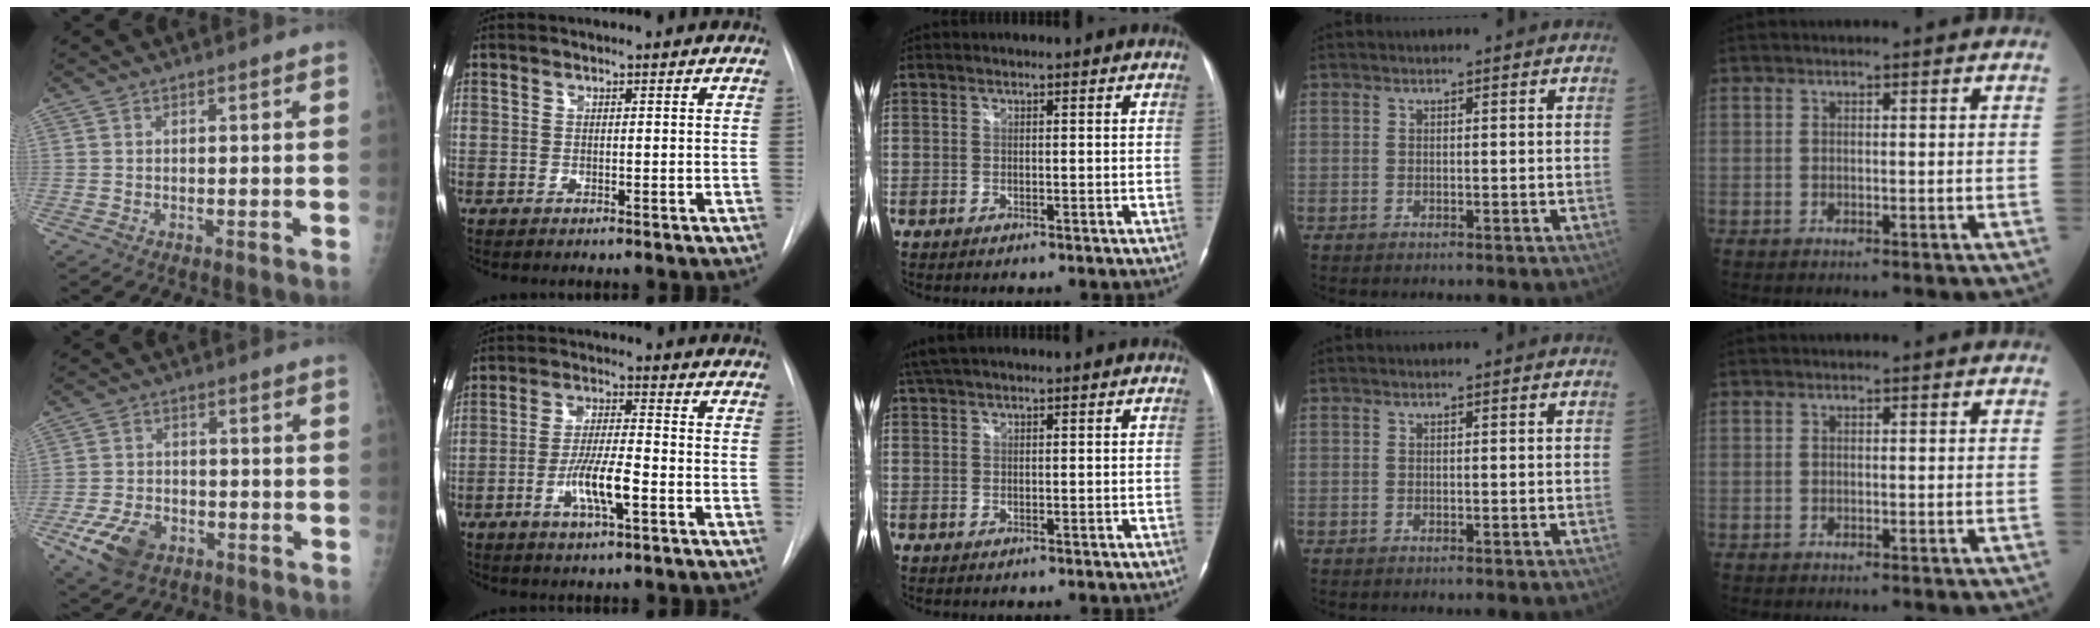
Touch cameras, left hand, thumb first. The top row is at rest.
{"thumb": {"total": 8.7, "force": [-4.2, 5.7, 5.1], "torque": [-0.092, 0.013, -0.069]}, "index": {"total": 7.5, "force": [-2.8, 1.1, 6.8], "torque": [-0.131, -0.002, -0.052]}, "middle": {"total": 3.9, "force": [3.1, 0.8, 2.2], "torque": [-0.044, 0.038, 0.060]}}